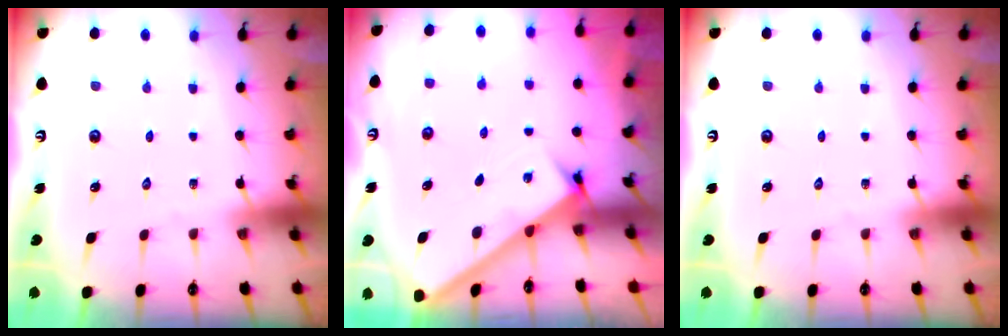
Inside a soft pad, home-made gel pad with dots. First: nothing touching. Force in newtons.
{"total": 2.2, "press": 2.2, "slide": 0.2}
{"total": 0.0}